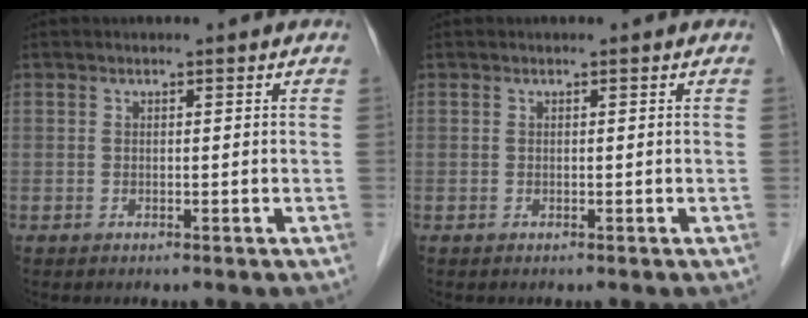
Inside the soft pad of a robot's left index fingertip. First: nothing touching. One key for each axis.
{"total": 0.0}